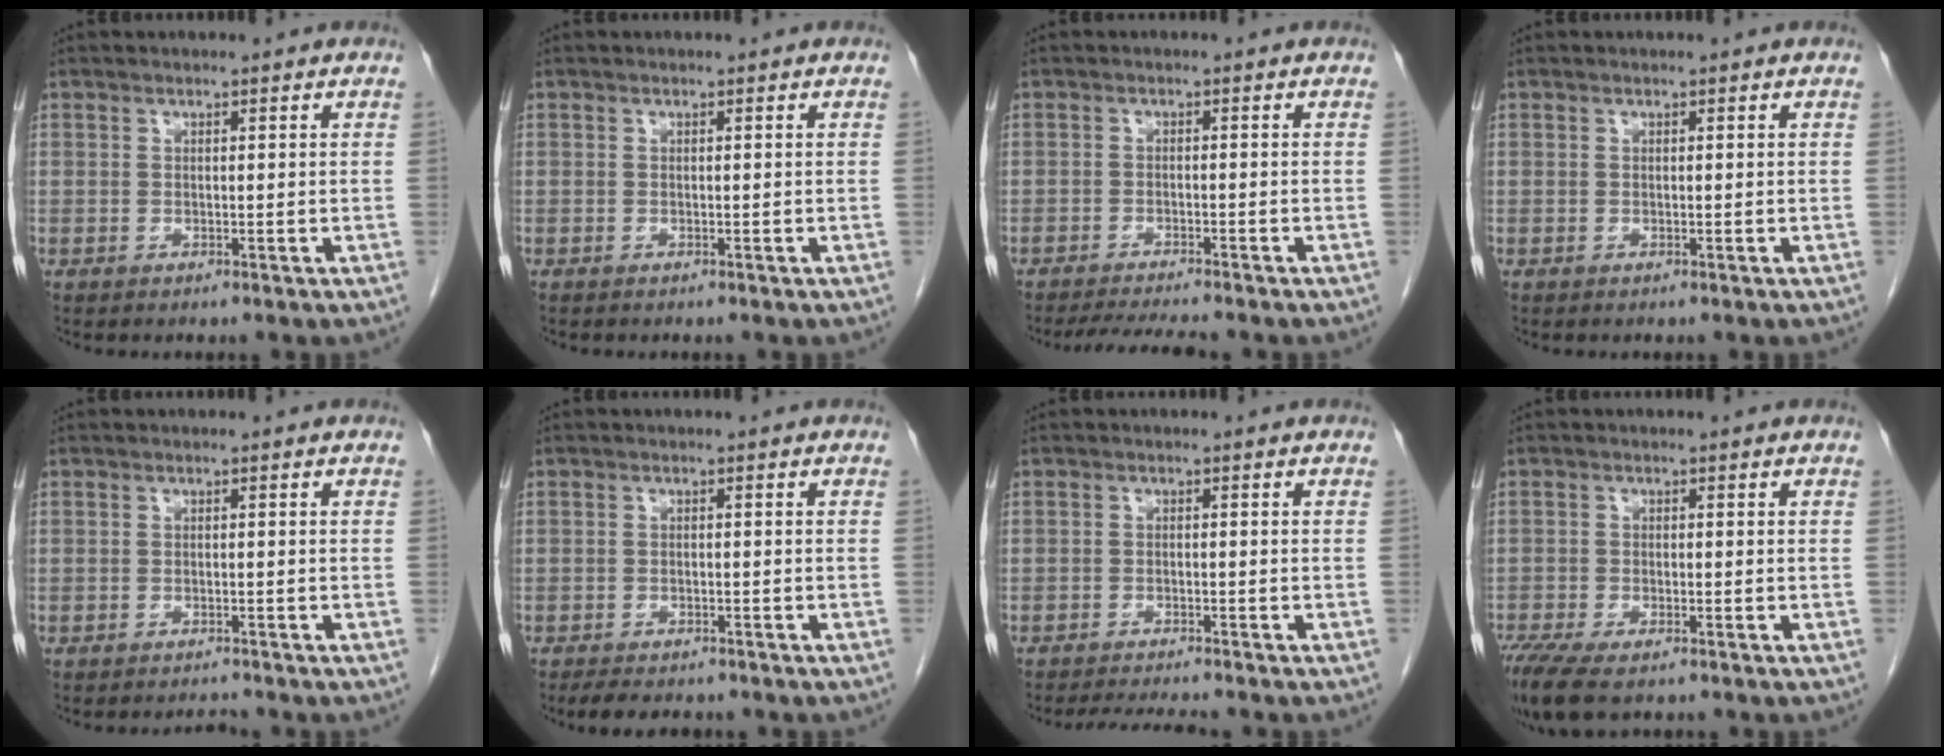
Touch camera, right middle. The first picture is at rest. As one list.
[{"total": 0.0}, {"total": 5.7, "force": [-5.1, -0.2, 2.3], "torque": [-0.034, -0.015, -0.084]}, {"total": 0.0}, {"total": 1.3, "force": [-1.3, -0.2, -0.2], "torque": [0.002, -0.008, -0.016]}, {"total": 5.5, "force": [-4.7, 1.8, 2.2], "torque": [-0.034, -0.007, -0.067]}, {"total": 4.8, "force": [-4.5, -0.2, 1.7], "torque": [-0.027, -0.014, -0.073]}, {"total": 8.4, "force": [-6.2, 2.5, 5.0], "torque": [-0.090, -0.018, -0.105]}]